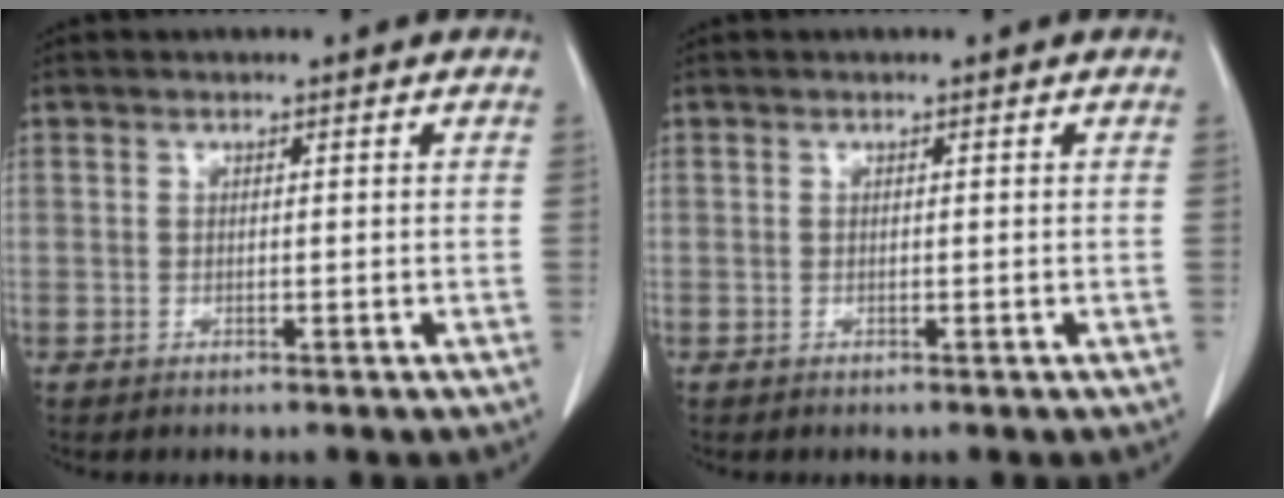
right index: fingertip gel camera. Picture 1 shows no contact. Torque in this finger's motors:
{"motor_torque": [0.00, 0.00, 0.00, 0.00]}